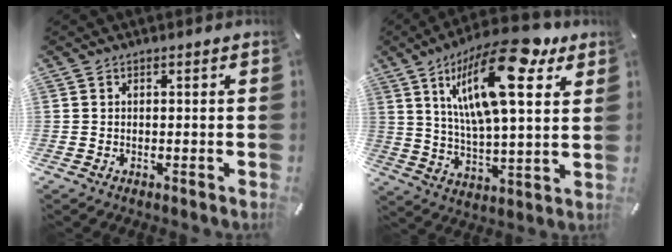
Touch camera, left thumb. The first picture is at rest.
{"total": 22.2, "force": [11.9, 7.9, 17.1], "torque": [-0.300, -0.053, 0.185]}